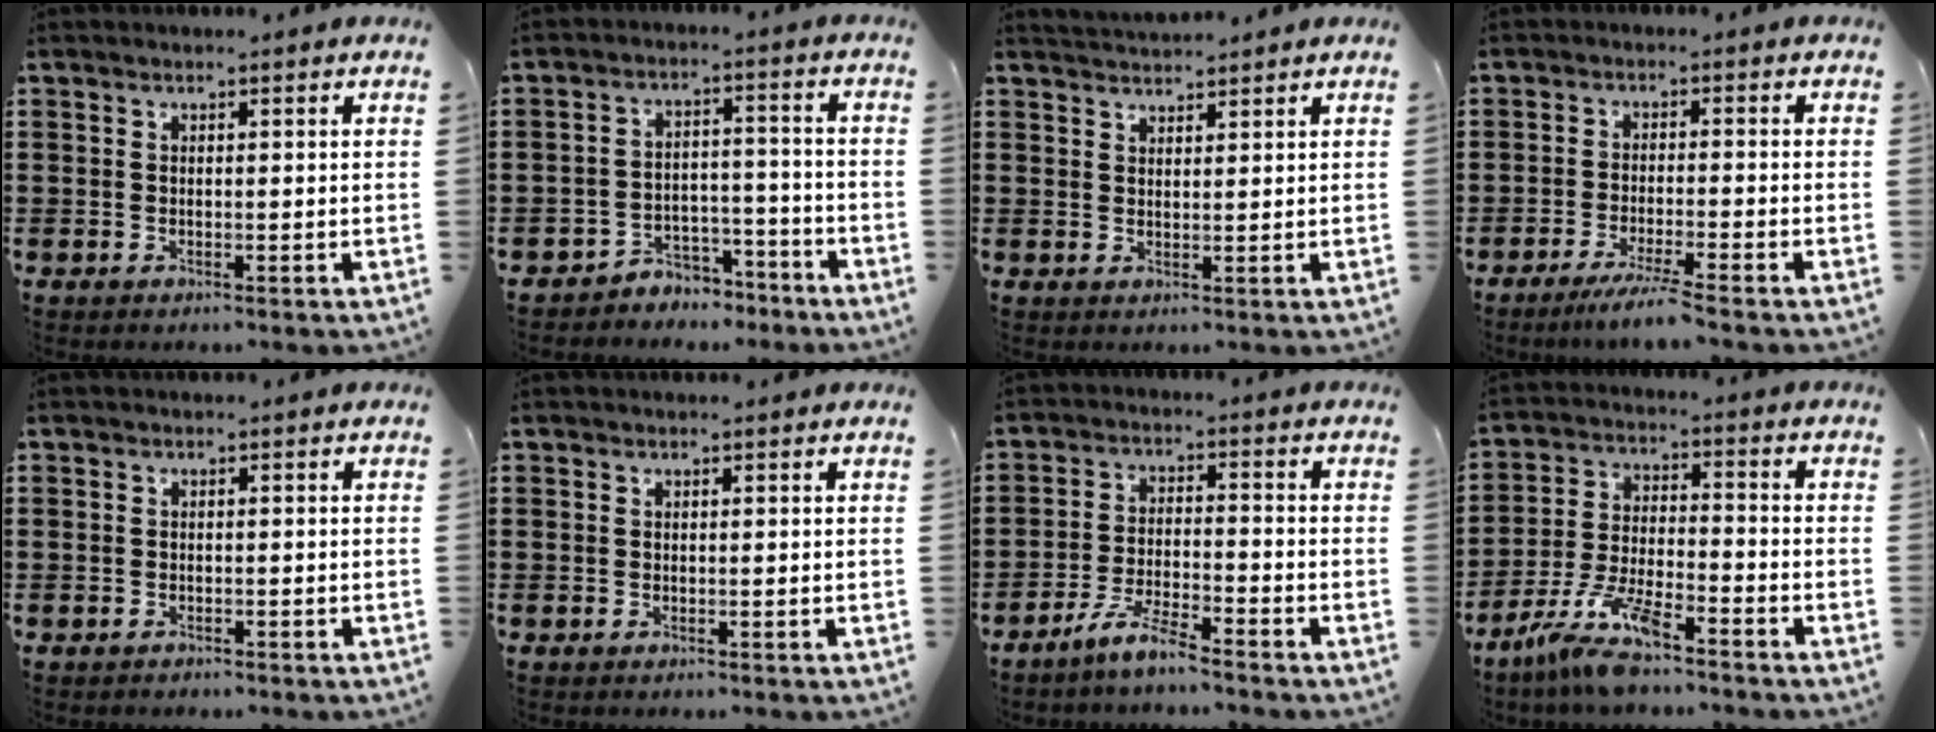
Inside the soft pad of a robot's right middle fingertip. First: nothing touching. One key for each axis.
{"total": 4.4, "fx": -4.1, "fy": 1.3, "fz": 0.2, "tx": -0.009, "ty": 0.011, "tz": -0.087}
{"total": 1.9, "fx": 1.9, "fy": -0.1, "fz": -0.2, "tx": -0.002, "ty": 0.000, "tz": 0.038}
{"total": 3.9, "fx": -3.2, "fy": -0.4, "fz": 2.1, "tx": -0.040, "ty": -0.010, "tz": -0.060}
{"total": 0.7, "fx": -0.6, "fy": 0.3, "fz": -0.1, "tx": 0.001, "ty": 0.004, "tz": -0.016}
{"total": 0.0}
{"total": 5.3, "fx": -4.6, "fy": 0.2, "fz": 2.6, "tx": -0.058, "ty": -0.004, "tz": -0.089}
{"total": 8.6, "fx": -7.0, "fy": 1.0, "fz": 4.9, "tx": -0.114, "ty": -0.008, "tz": -0.139}